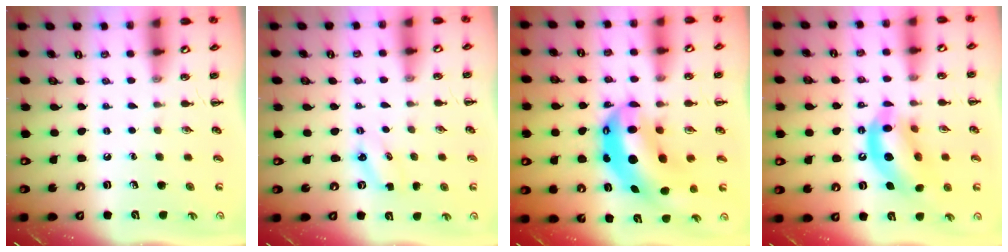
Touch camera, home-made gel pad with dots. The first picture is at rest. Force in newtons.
{"total": 2.9, "press": 2.8, "slide": 0.7}
{"total": 12.9, "press": 12.5, "slide": 3.4}
{"total": 13.8, "press": 13.3, "slide": 3.4}